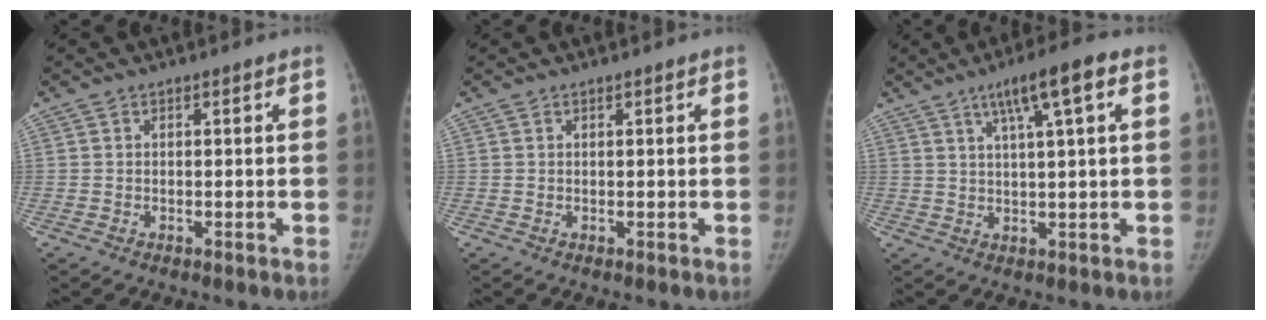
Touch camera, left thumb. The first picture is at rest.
{"total": 0.0}
{"total": 8.3, "force": [3.8, 0.9, 7.4], "torque": [-0.125, 0.003, 0.060]}